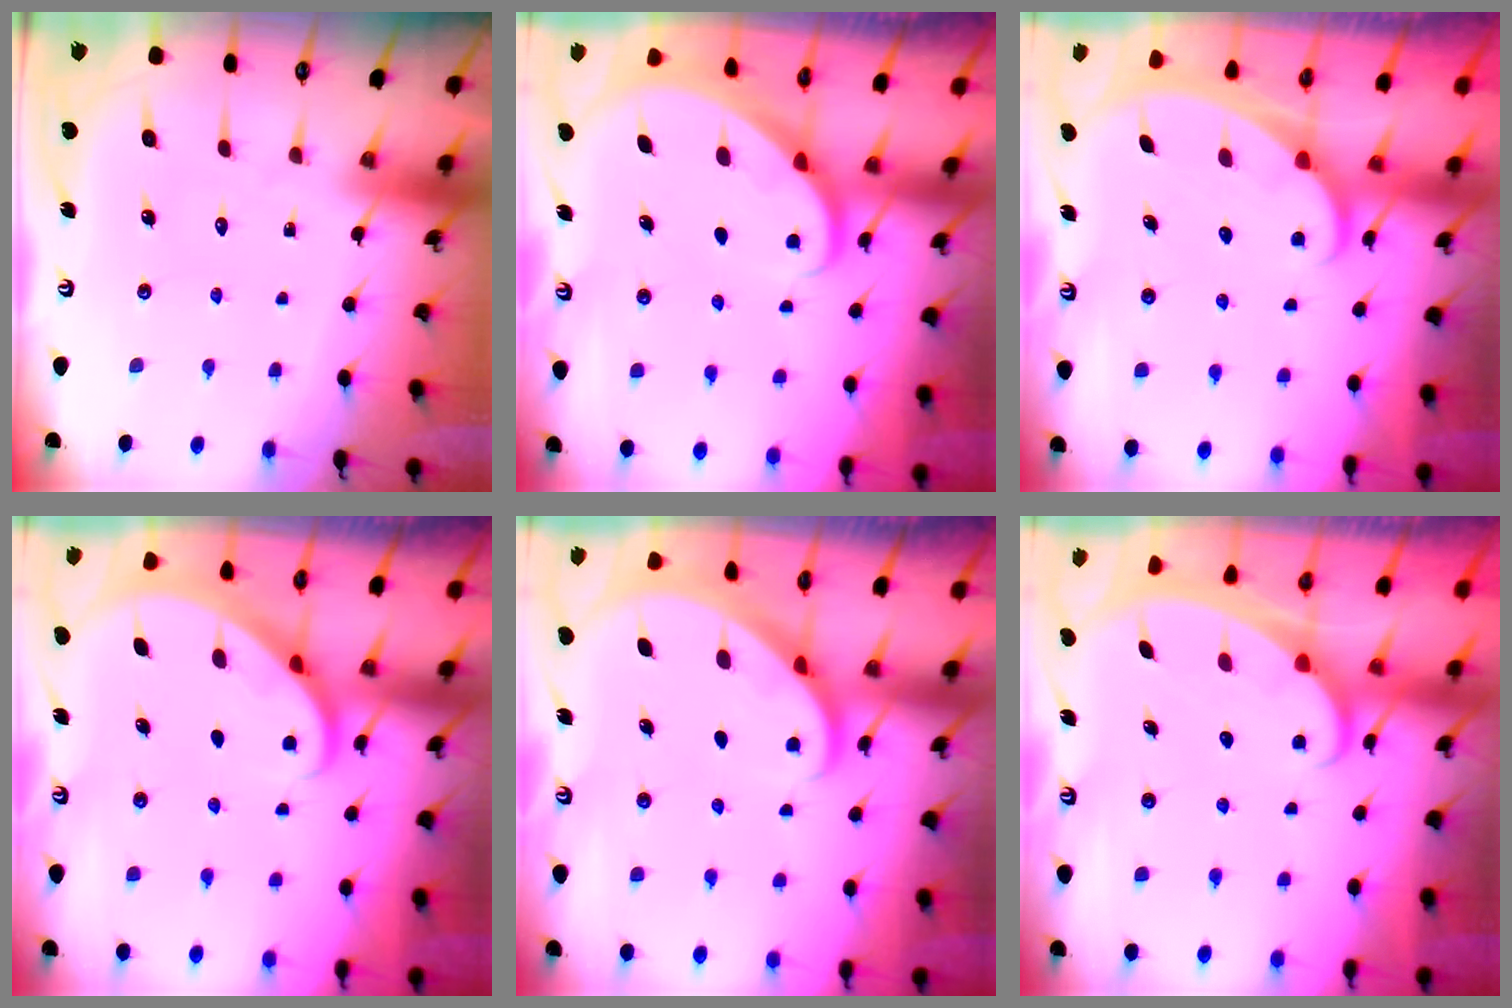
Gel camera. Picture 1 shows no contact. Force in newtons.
{"total": 2.2, "press": 2.2, "slide": 0.2}
{"total": 2.0, "press": 2.0, "slide": 0.1}
{"total": 2.7, "press": 2.7, "slide": 0.2}
{"total": 2.4, "press": 2.3, "slide": 0.3}
{"total": 2.3, "press": 2.3, "slide": 0.3}